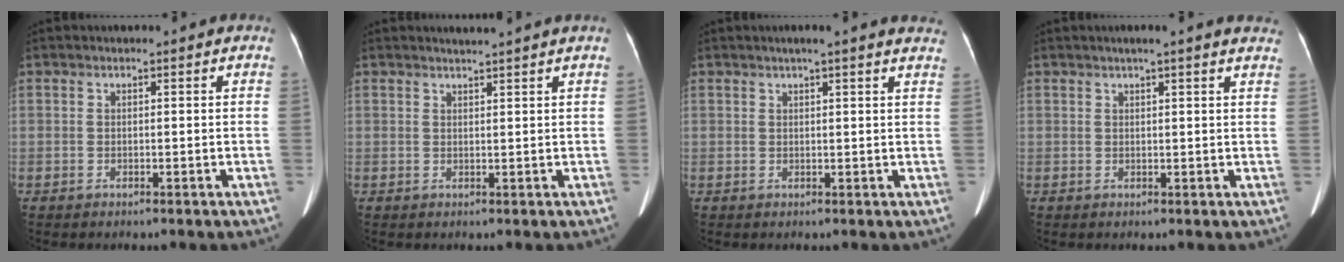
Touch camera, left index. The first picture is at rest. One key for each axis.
{"total": 2.2, "fx": 1.9, "fy": -0.8, "fz": 0.8, "tx": -0.012, "ty": 0.001, "tz": 0.031}
{"total": 8.0, "fx": 6.8, "fy": 0.5, "fz": 4.2, "tx": -0.050, "ty": 0.012, "tz": 0.060}
{"total": 6.8, "fx": 5.7, "fy": 0.3, "fz": 3.7, "tx": -0.047, "ty": 0.014, "tz": 0.051}